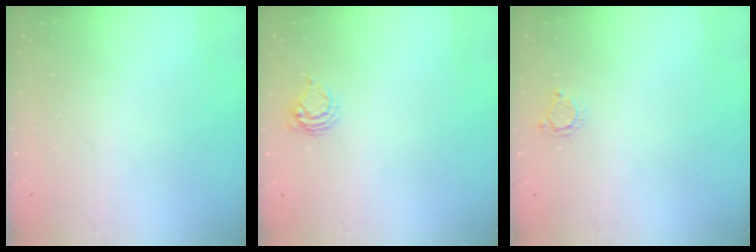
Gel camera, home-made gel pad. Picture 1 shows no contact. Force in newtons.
{"total": 4.9, "press": 4.8, "slide": 0.7}
{"total": 3.4, "press": 3.3, "slide": 0.3}